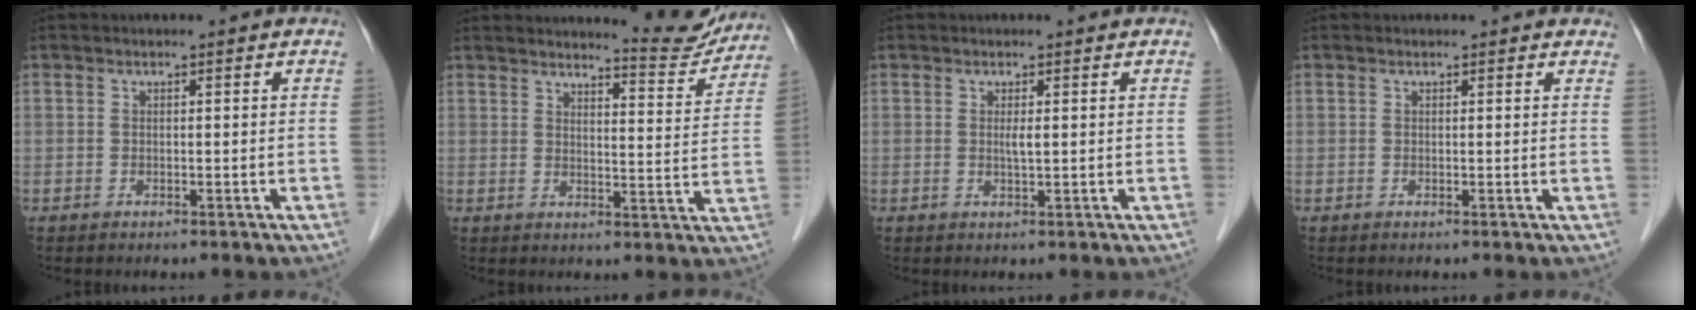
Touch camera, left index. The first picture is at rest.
{"total": 8.1, "force": [8.1, 0.3, 0.8], "torque": [-0.010, -0.032, 0.095]}
{"total": 1.2, "force": [0.3, 0.0, 1.1], "torque": [-0.026, -0.002, 0.006]}
{"total": 3.0, "force": [2.7, 0.9, 1.0], "torque": [-0.010, 0.011, 0.018]}